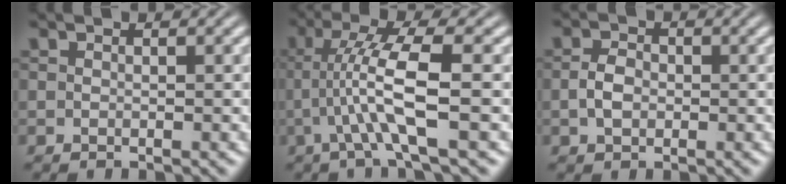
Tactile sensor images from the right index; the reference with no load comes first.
{"total": 5.3, "force": [0.2, 0.2, 5.3], "torque": [-0.099, -0.009, 0.006]}
{"total": 1.1, "force": [-0.4, 0.3, 1.0], "torque": [-0.019, -0.006, 0.000]}